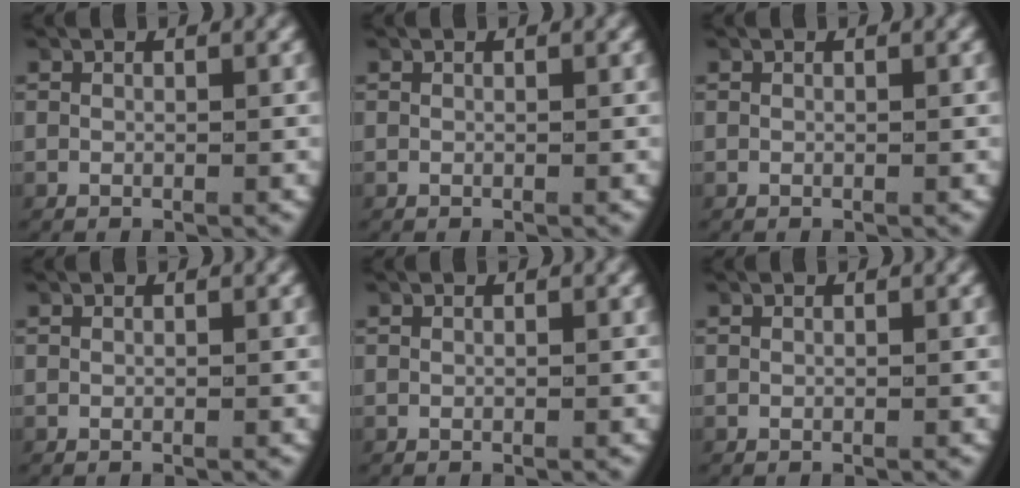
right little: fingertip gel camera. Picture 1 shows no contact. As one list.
[{"total": 0.0}, {"total": 0.0}, {"total": 0.0}, {"total": 0.0}, {"total": 0.0}]